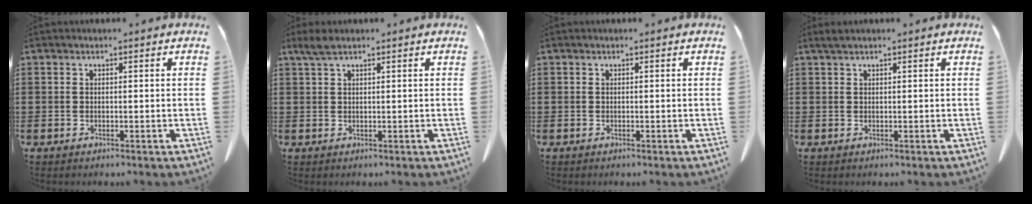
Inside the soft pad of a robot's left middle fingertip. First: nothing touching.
{"total": 2.1, "force": [1.4, 0.4, 1.6], "torque": [-0.034, 0.002, 0.025]}
{"total": 0.0}
{"total": 0.9, "force": [0.6, 0.1, 0.6], "torque": [-0.015, 0.001, 0.011]}